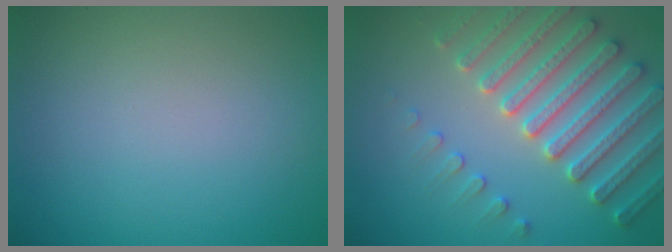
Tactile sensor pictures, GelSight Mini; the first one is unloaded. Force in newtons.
{"total": 6.7, "press": 6.5, "slide": 1.6}